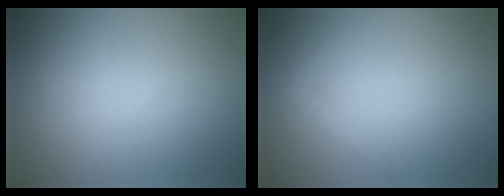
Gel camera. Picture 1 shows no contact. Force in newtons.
{"total": 1.8, "press": 1.8, "slide": 0.1}